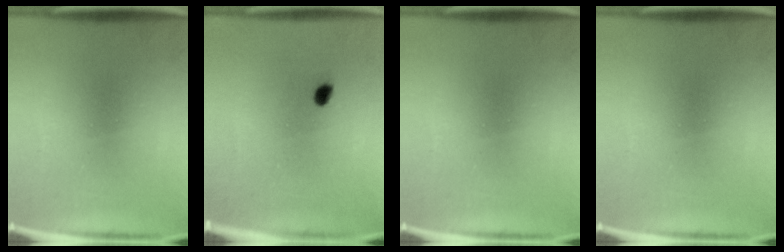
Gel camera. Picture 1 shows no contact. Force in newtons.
{"total": 1.6}
{"total": 0.0}
{"total": 0.0}